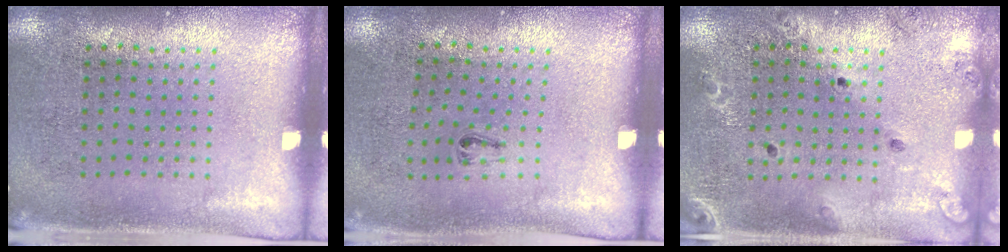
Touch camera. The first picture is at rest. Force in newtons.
{"total": 0.5, "press": 0.3, "slide": 0.5}
{"total": 1.4, "press": 1.4, "slide": 0.1}